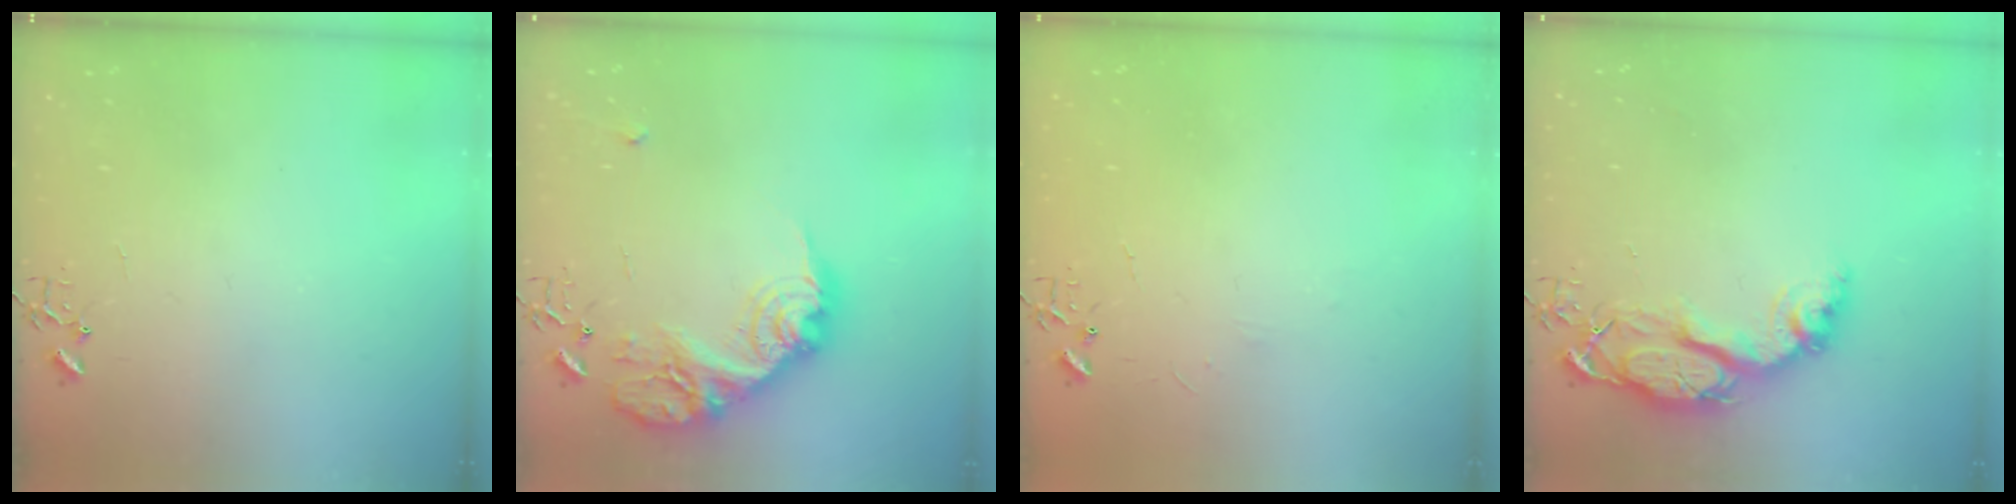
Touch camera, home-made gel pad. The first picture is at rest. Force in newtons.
{"total": 24.1, "press": 24.1, "slide": 1.4}
{"total": 2.7, "press": 2.7, "slide": 0.4}
{"total": 13.9, "press": 13.9, "slide": 1.3}